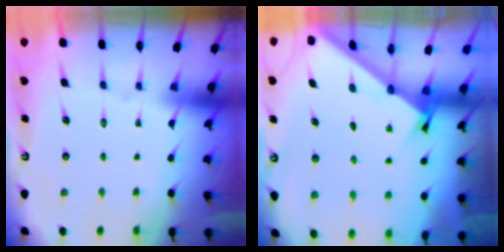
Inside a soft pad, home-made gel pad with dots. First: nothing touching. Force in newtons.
{"total": 1.8, "press": 1.8, "slide": 0.2}